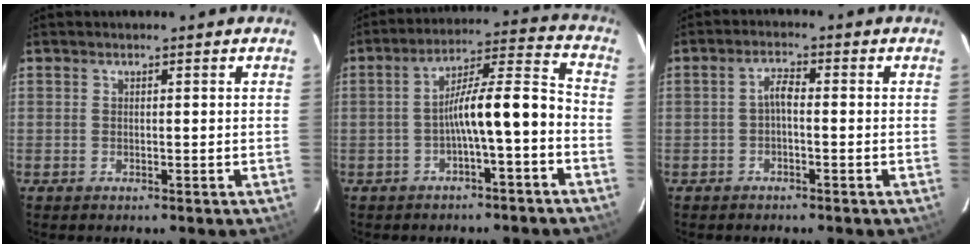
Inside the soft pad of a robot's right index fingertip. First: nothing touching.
{"total": 9.5, "force": [-3.7, 0.8, 8.7], "torque": [-0.149, 0.026, -0.054]}
{"total": 1.8, "force": [-0.5, 0.6, 1.7], "torque": [-0.033, 0.009, -0.010]}